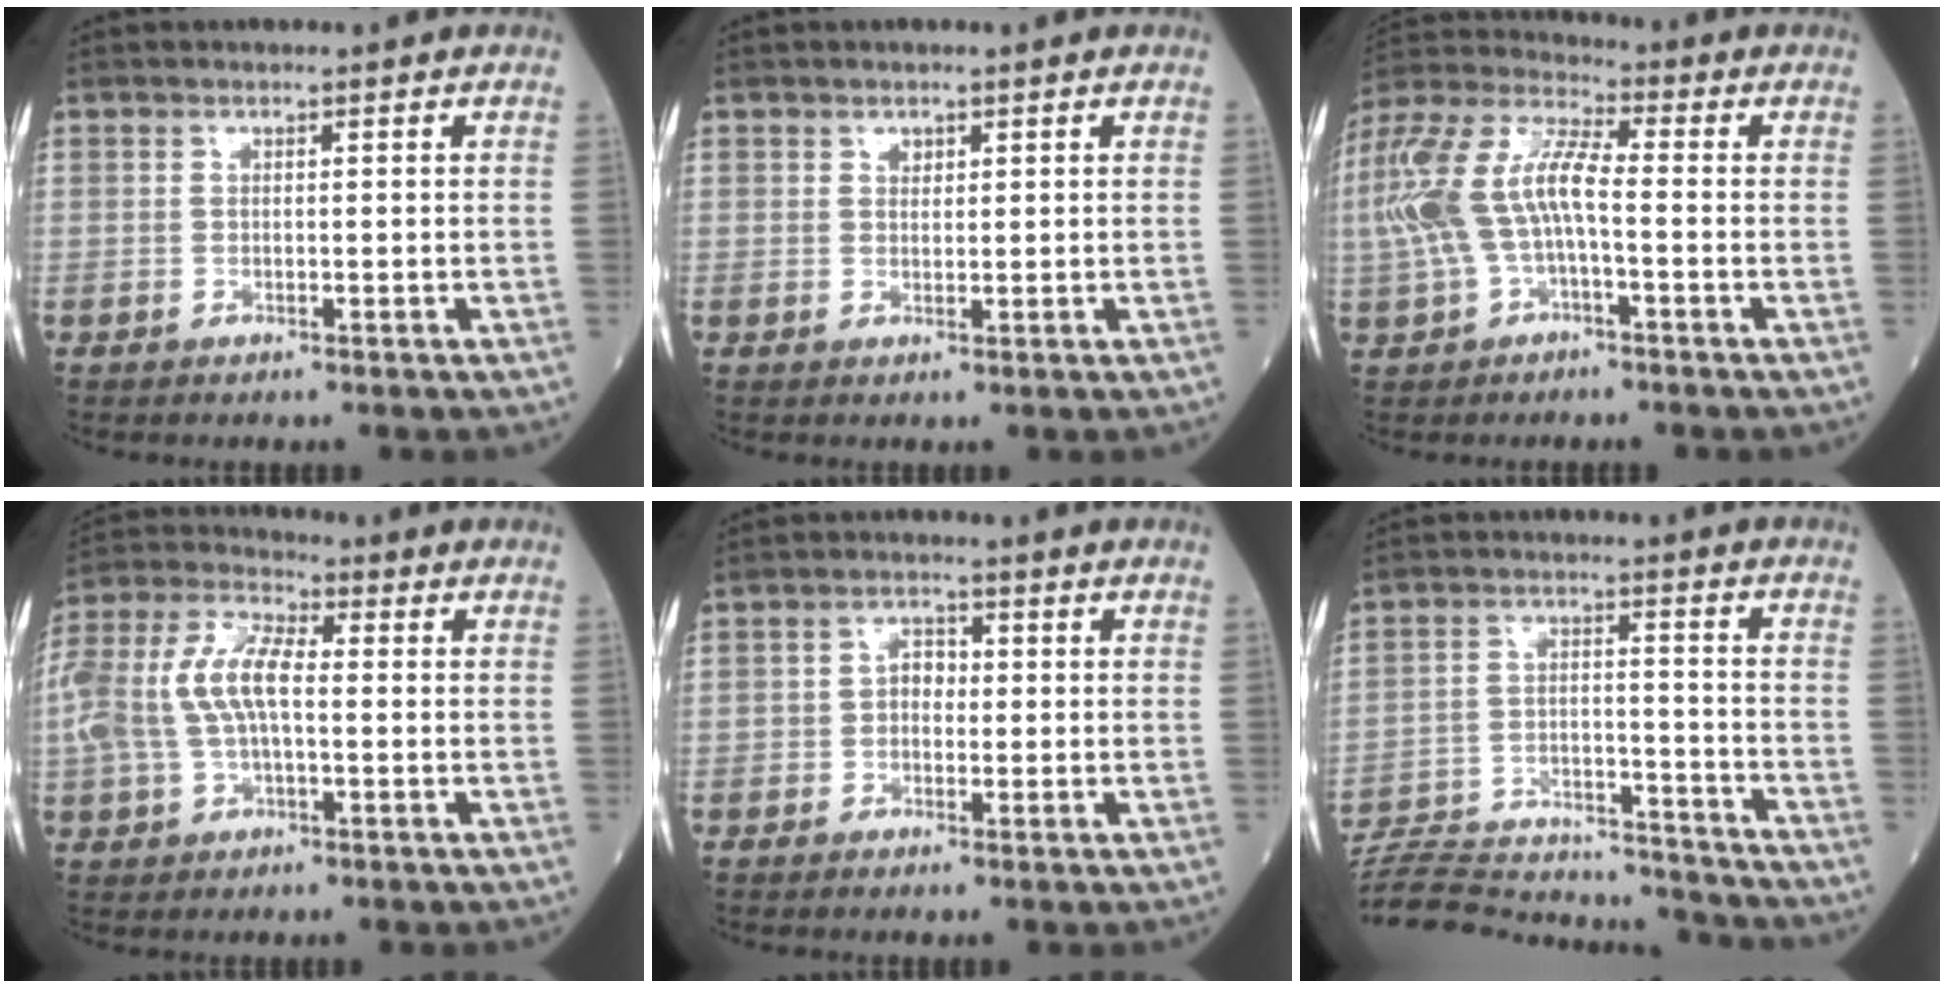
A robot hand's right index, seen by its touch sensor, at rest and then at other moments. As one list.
[{"total": 1.0, "force": [0.7, 0.7, 0.4], "torque": [-0.004, -0.004, 0.010]}, {"total": 12.8, "force": [-0.9, 4.9, 11.8], "torque": [-0.271, 0.026, -0.019]}, {"total": 10.9, "force": [0.1, 4.8, 9.8], "torque": [-0.225, 0.028, 0.000]}, {"total": 2.9, "force": [-0.1, 2.1, 1.9], "torque": [-0.032, 0.014, -0.005]}, {"total": 21.1, "force": [-20.3, 3.0, 4.8], "torque": [-0.117, 0.007, -0.302]}]